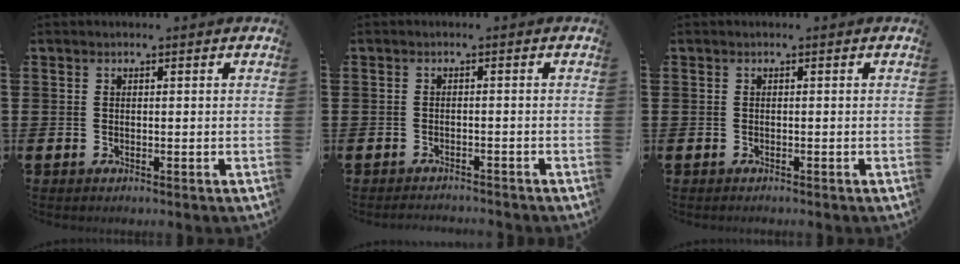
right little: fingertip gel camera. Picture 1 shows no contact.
{"total": 1.2, "force": [-1.2, 0.0, -0.1], "torque": [-0.002, 0.002, -0.024]}
{"total": 0.0}